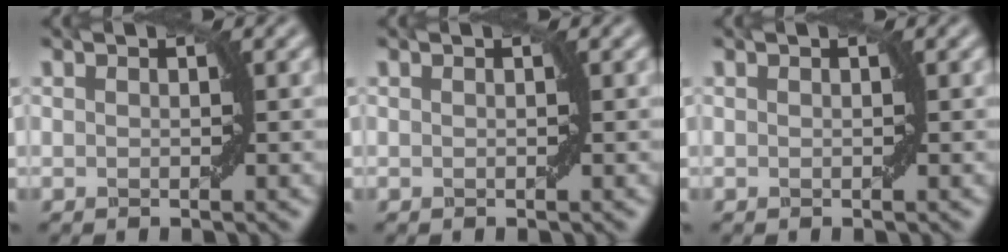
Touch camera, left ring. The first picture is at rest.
{"total": 0.0}
{"total": 0.0}